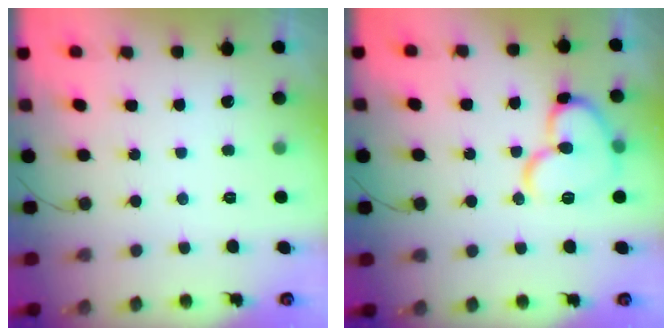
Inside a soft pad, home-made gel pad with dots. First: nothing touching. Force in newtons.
{"total": 14.4, "press": 14.4, "slide": 1.1}